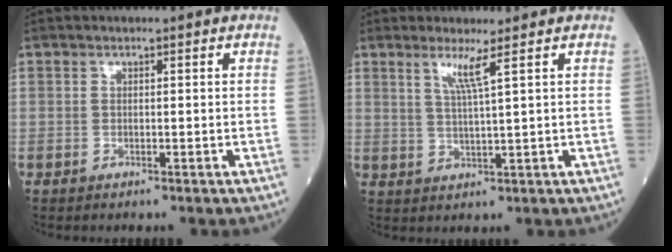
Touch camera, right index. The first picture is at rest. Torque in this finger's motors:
{"motor_torque": [0.15, -0.10, 0.25, 0.08]}